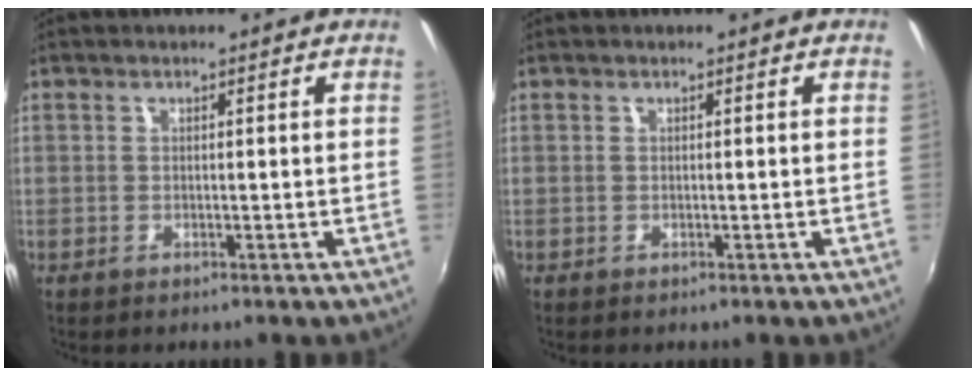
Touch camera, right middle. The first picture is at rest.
{"total": 0.0}